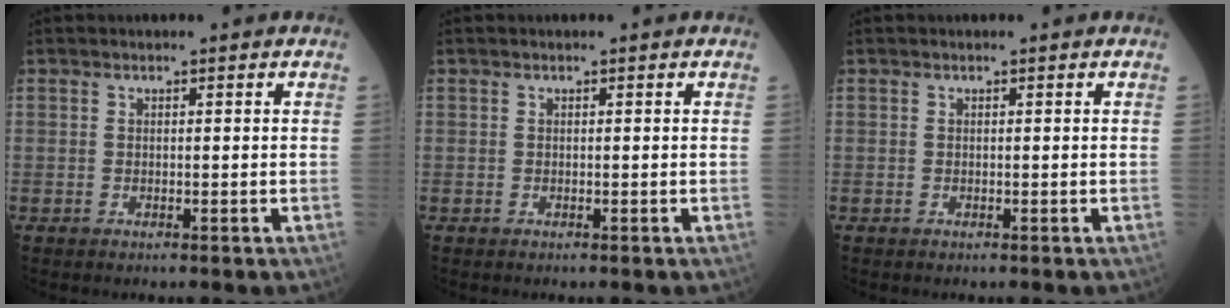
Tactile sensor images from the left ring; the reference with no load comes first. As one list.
[{"total": 0.0}, {"total": 0.0}]